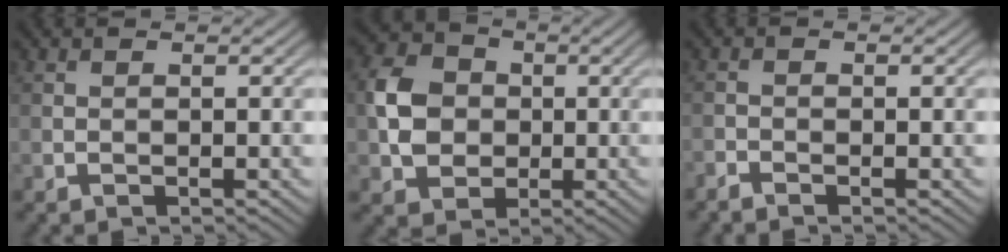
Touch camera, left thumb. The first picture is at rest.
{"total": 6.6, "force": [0.0, 5.7, 3.2], "torque": [-0.071, 0.006, -0.006]}
{"total": 1.1, "force": [-1.0, 0.1, 0.3], "torque": [-0.007, -0.004, -0.026]}